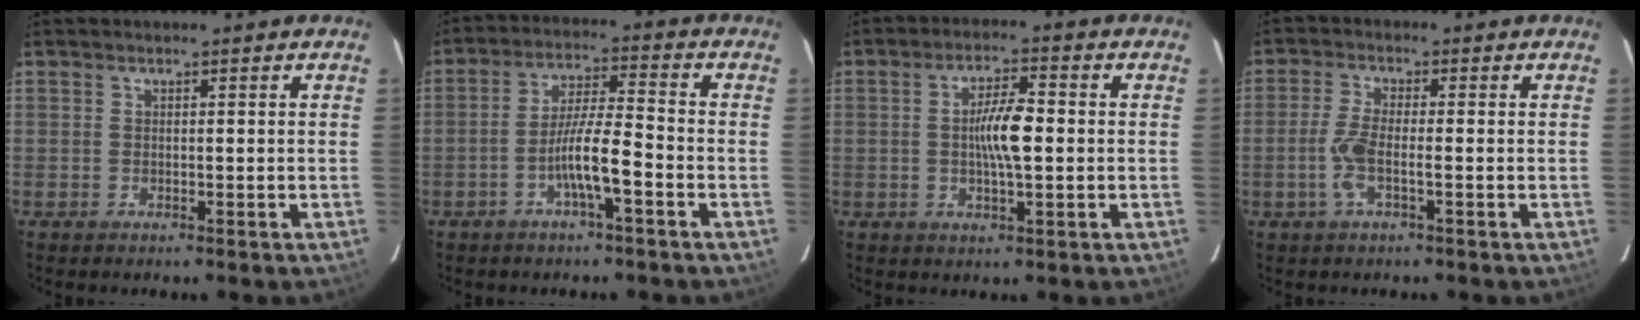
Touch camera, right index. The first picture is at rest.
{"total": 7.4, "force": [-3.0, 0.4, 6.8], "torque": [-0.129, 0.009, -0.055]}
{"total": 6.4, "force": [-0.1, 1.1, 6.3], "torque": [-0.116, 0.006, -0.004]}
{"total": 4.3, "force": [-1.2, 0.7, 4.1], "torque": [-0.095, 0.000, -0.026]}